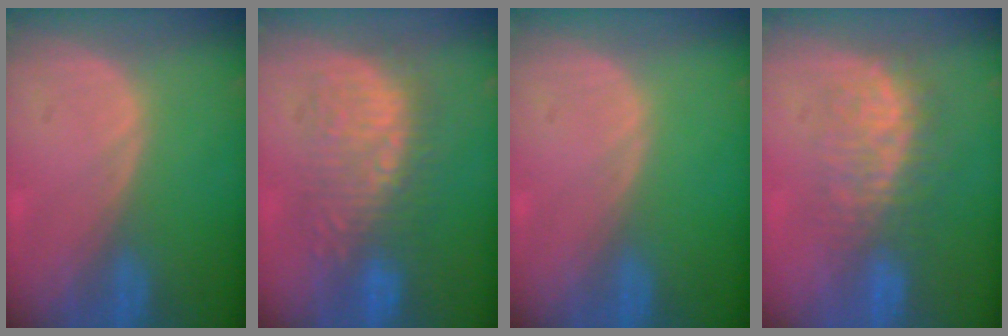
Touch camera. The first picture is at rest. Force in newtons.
{"total": 8.7, "press": 8.6, "slide": 0.9}
{"total": 0.0}
{"total": 7.6, "press": 7.3, "slide": 2.1}